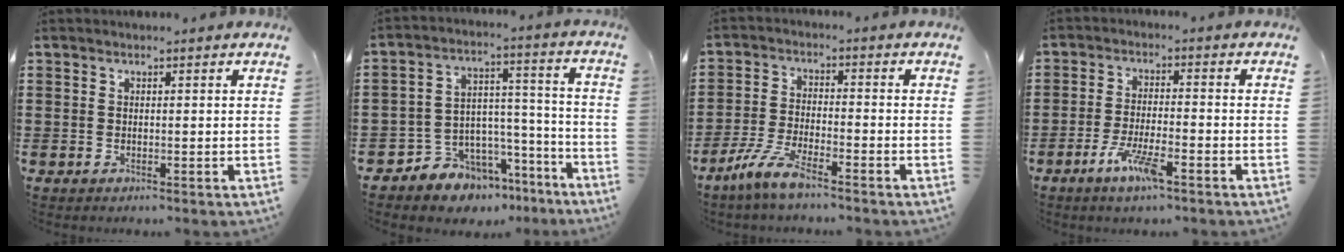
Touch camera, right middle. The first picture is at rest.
{"total": 7.0, "force": [-6.1, 3.5, 0.0], "torque": [-0.010, 0.018, -0.116]}
{"total": 6.0, "force": [-4.4, 0.7, 3.9], "torque": [-0.105, -0.015, -0.091]}
{"total": 5.8, "force": [-3.4, 1.0, 4.6], "torque": [-0.099, -0.007, -0.064]}